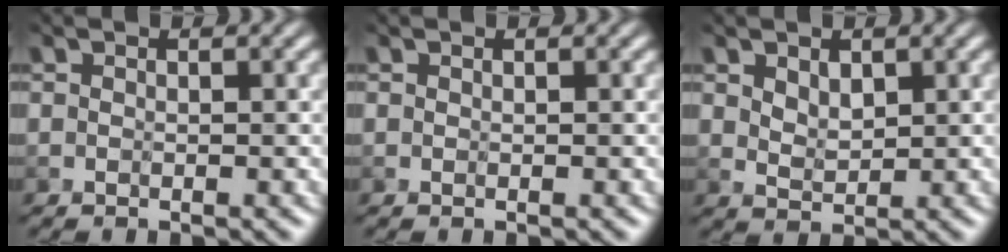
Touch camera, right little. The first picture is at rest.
{"total": 0.0}
{"total": 2.8, "force": [2.0, 1.3, 1.4], "torque": [-0.033, 0.001, 0.041]}